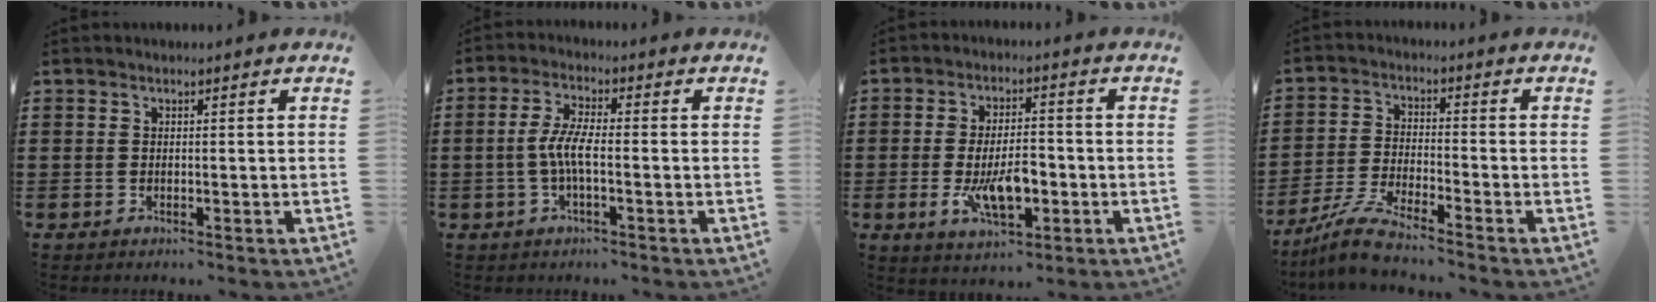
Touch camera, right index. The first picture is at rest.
{"total": 5.0, "force": [-1.1, 1.2, 4.7], "torque": [-0.113, -0.006, -0.030]}
{"total": 8.2, "force": [-2.3, 3.6, 6.9], "torque": [-0.131, -0.003, -0.043]}
{"total": 6.5, "force": [-5.8, -0.2, 2.9], "torque": [-0.072, -0.015, -0.114]}